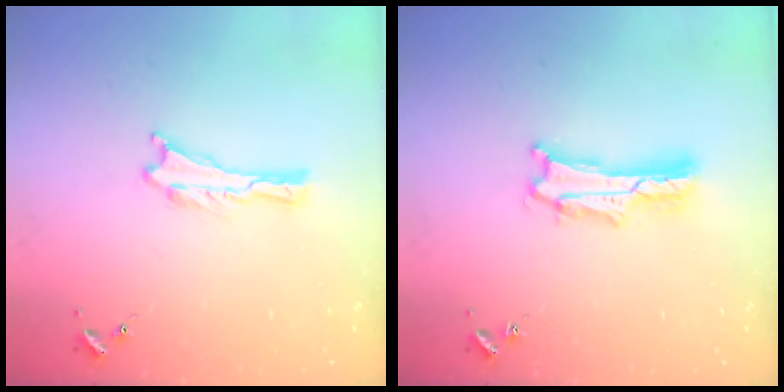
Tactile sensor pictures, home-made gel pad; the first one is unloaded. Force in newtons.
{"total": 2.7, "press": 2.7, "slide": 0.4}